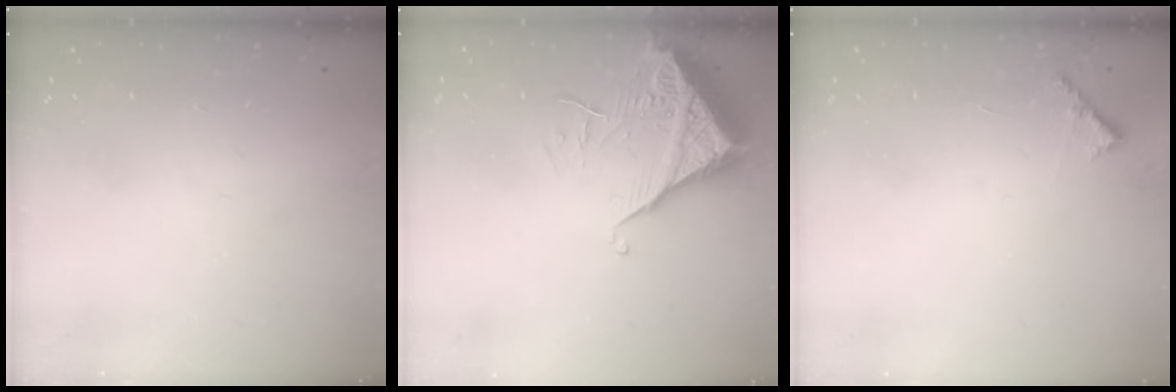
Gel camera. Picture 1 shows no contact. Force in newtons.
{"total": 6.6, "press": 6.6, "slide": 0.4}
{"total": 5.8, "press": 5.8, "slide": 0.5}